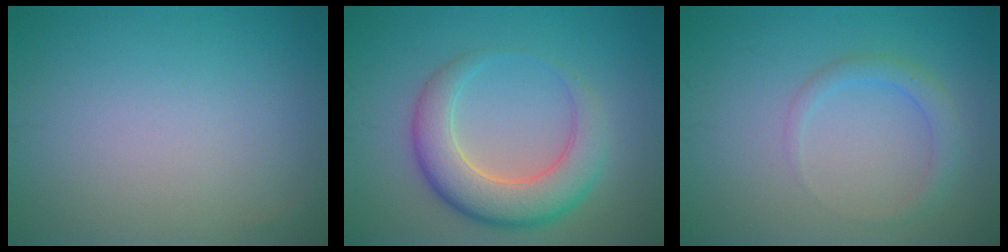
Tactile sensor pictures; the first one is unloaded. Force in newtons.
{"total": 6.3, "press": 6.2, "slide": 0.3}
{"total": 1.9, "press": 1.9, "slide": 0.1}